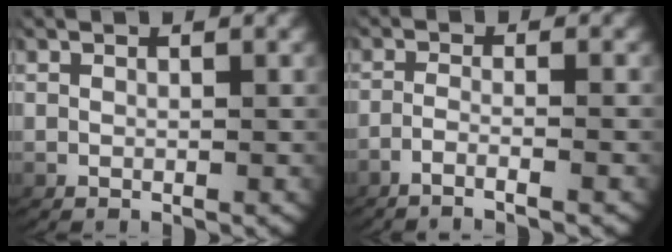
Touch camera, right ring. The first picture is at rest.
{"total": 2.8, "force": [-2.2, 0.1, 1.7], "torque": [-0.047, -0.010, -0.036]}